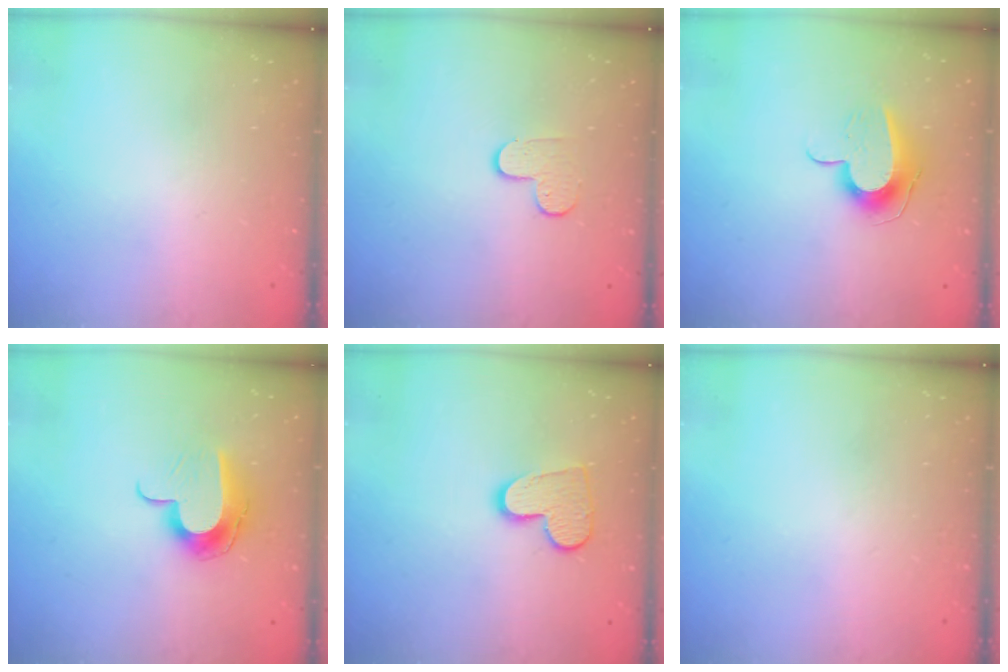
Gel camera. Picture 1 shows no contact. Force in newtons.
{"total": 6.1, "press": 6.1, "slide": 0.6}
{"total": 9.7, "press": 9.6, "slide": 0.8}
{"total": 10.6, "press": 10.5, "slide": 0.4}
{"total": 10.9, "press": 10.9, "slide": 0.8}
{"total": 0.0}